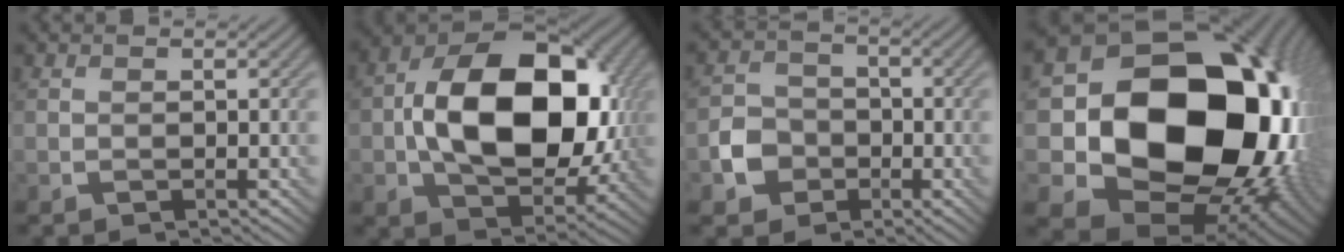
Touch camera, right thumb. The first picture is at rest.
{"total": 17.1, "force": [0.3, 11.1, 13.0], "torque": [-0.235, -0.006, 0.016]}
{"total": 4.8, "force": [-2.0, 4.0, 1.8], "torque": [-0.037, 0.000, -0.047]}
{"total": 22.4, "force": [1.1, 17.9, 13.4], "torque": [-0.287, -0.060, 0.067]}